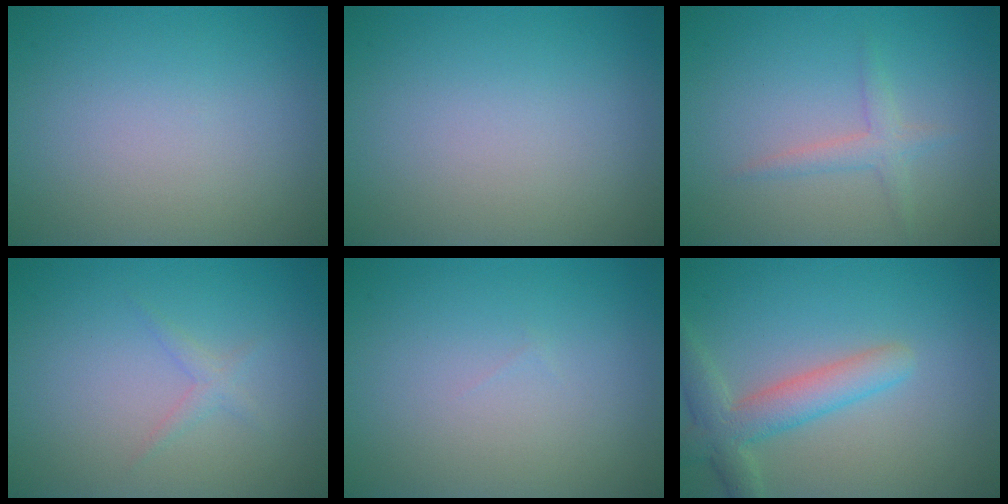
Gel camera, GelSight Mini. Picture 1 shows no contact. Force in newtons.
{"total": 0.0}
{"total": 1.7, "press": 1.7, "slide": 0.1}
{"total": 1.0, "press": 1.0, "slide": 0.0}
{"total": 0.0}
{"total": 4.1, "press": 4.1, "slide": 0.3}